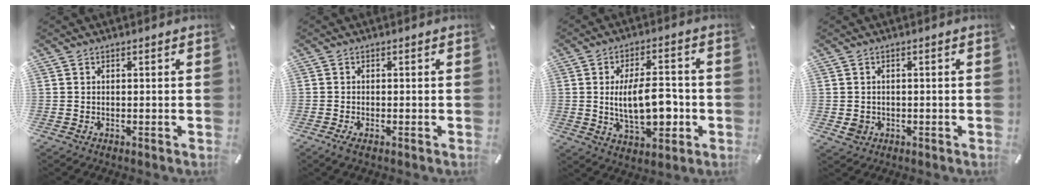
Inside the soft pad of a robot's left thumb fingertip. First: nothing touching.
{"total": 1.4, "force": [-0.7, 0.4, 1.1], "torque": [-0.018, 0.000, -0.012]}
{"total": 14.1, "force": [-1.2, 7.3, 12.0], "torque": [-0.199, -0.002, -0.021]}
{"total": 2.6, "force": [-0.5, 2.4, 1.0], "torque": [-0.024, 0.000, -0.011]}